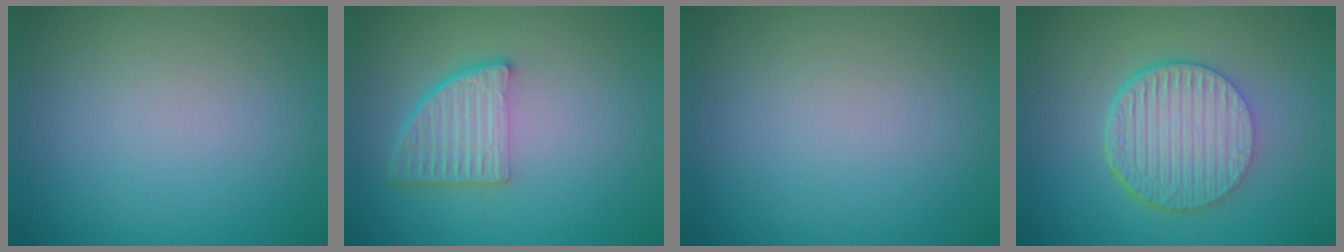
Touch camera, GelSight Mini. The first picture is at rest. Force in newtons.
{"total": 4.7, "press": 3.3, "slide": 3.3}
{"total": 0.0}
{"total": 6.8, "press": 4.7, "slide": 4.9}